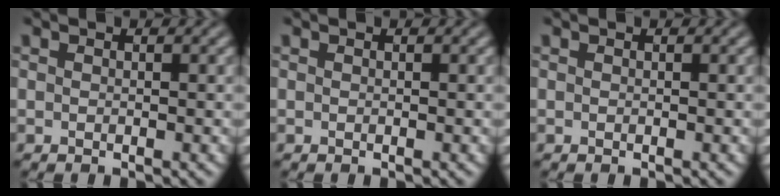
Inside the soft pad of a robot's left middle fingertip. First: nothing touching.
{"total": 0.0}
{"total": 0.0}